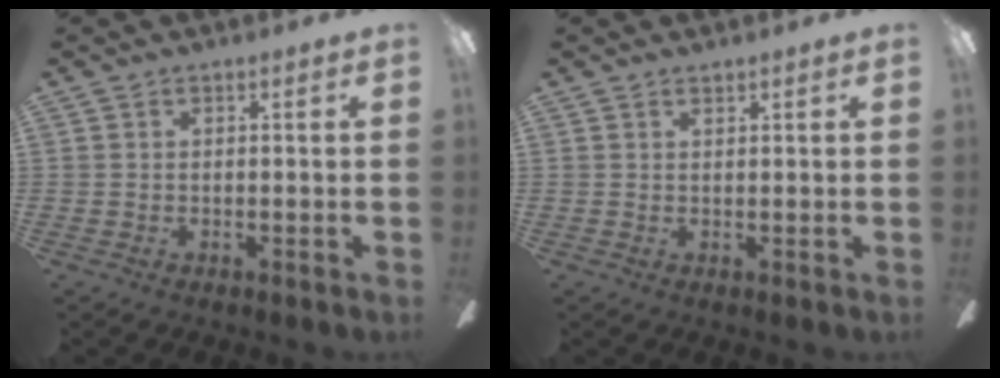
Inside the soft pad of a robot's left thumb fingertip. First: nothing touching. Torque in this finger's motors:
{"motor_torque": [-0.06, -0.10, -0.45, 0.25, 0.08]}